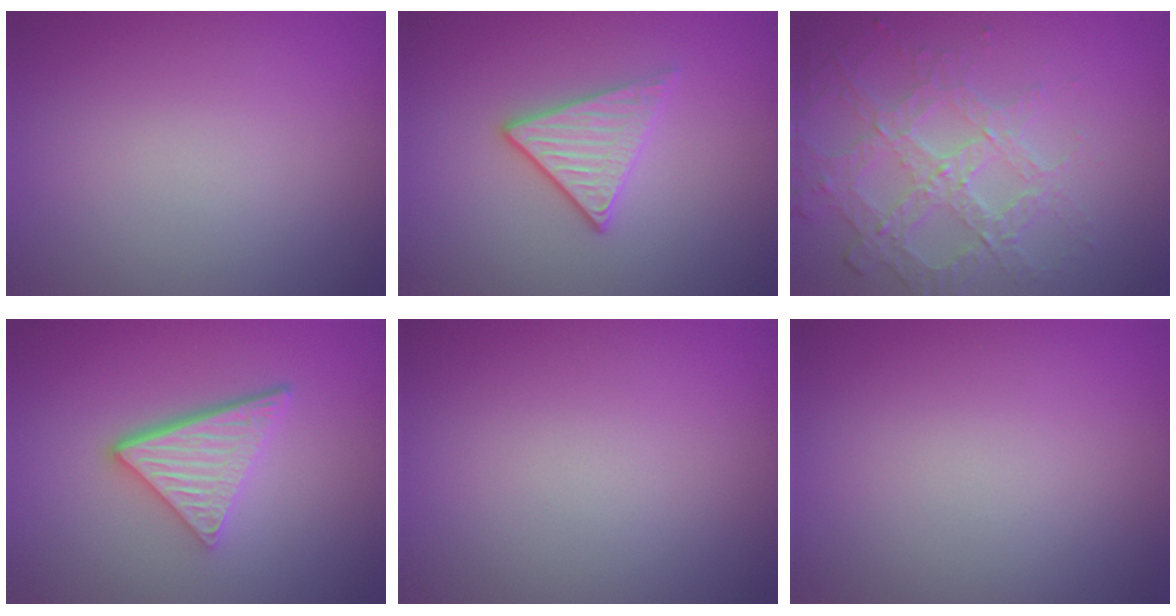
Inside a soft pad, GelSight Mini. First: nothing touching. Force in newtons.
{"total": 2.8, "press": 2.7, "slide": 0.8}
{"total": 3.7, "press": 3.6, "slide": 0.7}
{"total": 4.8, "press": 3.4, "slide": 3.3}
{"total": 0.0}
{"total": 0.0}